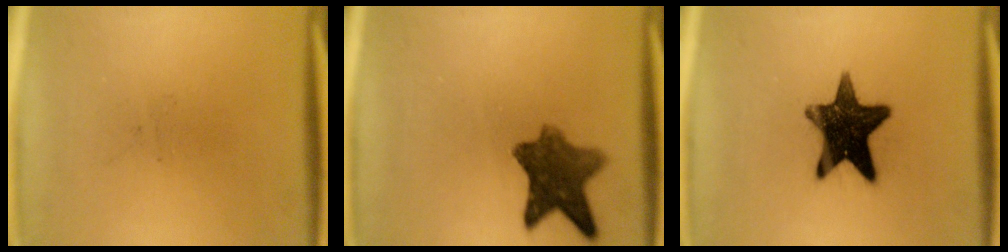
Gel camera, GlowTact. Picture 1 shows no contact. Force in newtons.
{"total": 8.4}
{"total": 14.5}